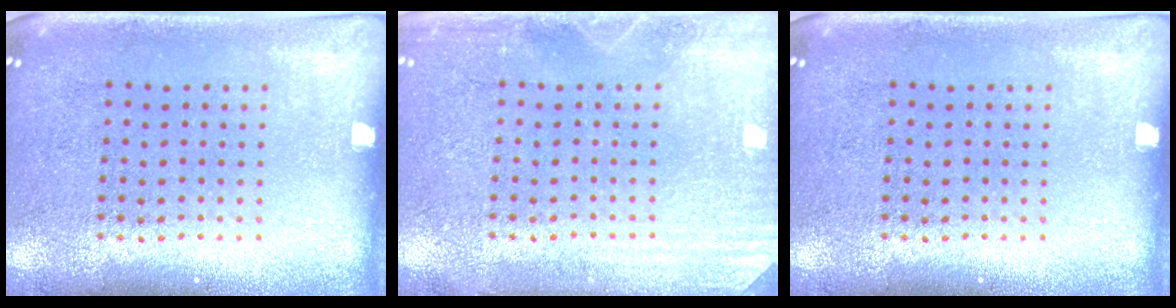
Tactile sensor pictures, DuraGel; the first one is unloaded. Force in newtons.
{"total": 2.7, "press": 2.7, "slide": 0.3}
{"total": 0.0}